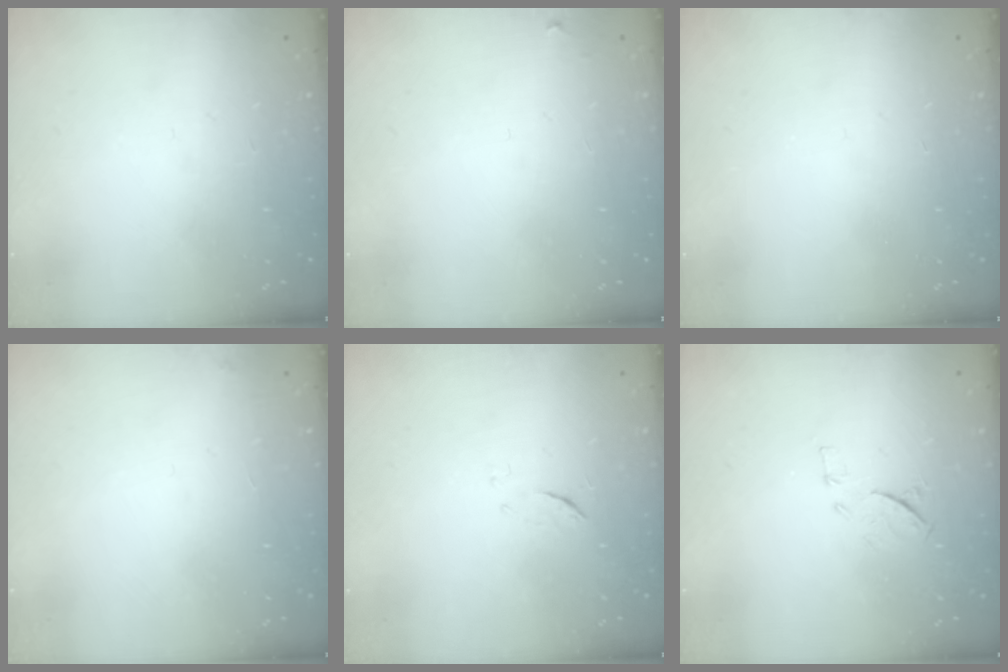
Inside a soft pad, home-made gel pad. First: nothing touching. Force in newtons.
{"total": 4.2, "press": 4.1, "slide": 0.7}
{"total": 0.0}
{"total": 2.5, "press": 2.4, "slide": 0.4}
{"total": 5.2, "press": 5.1, "slide": 0.7}
{"total": 8.6, "press": 8.5, "slide": 1.1}